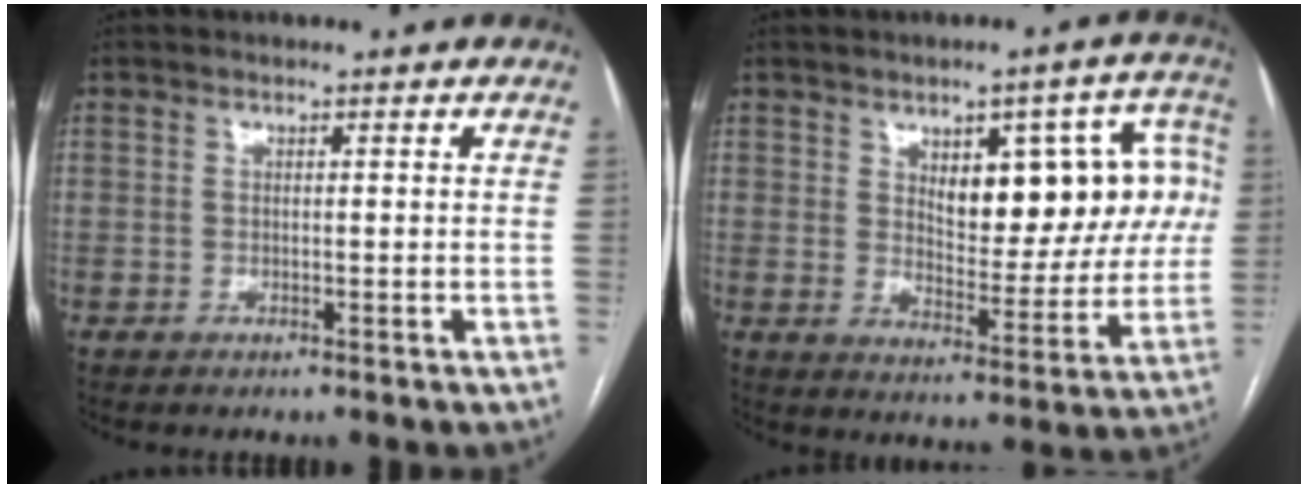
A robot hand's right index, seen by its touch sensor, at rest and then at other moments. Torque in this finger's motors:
{"motor_torque": [0.88, 0.62, 0.43, 0.08]}